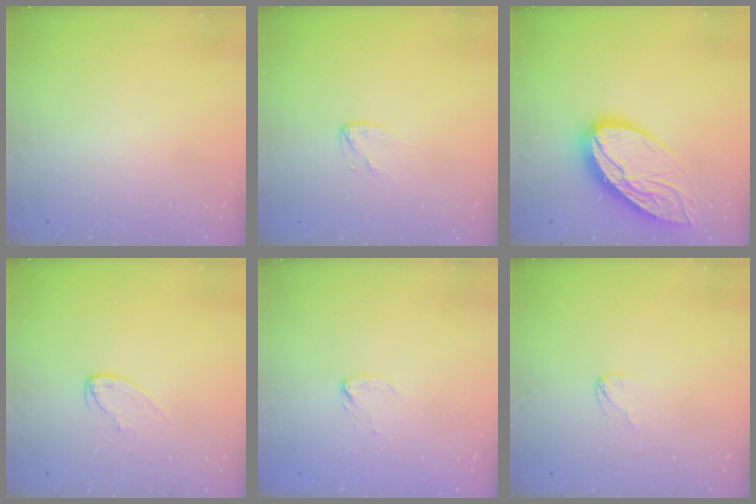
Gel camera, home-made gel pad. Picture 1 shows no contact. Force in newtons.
{"total": 3.7, "press": 3.7, "slide": 0.5}
{"total": 16.8, "press": 16.7, "slide": 1.7}
{"total": 4.7, "press": 4.7, "slide": 0.4}
{"total": 2.7, "press": 2.7, "slide": 0.2}
{"total": 2.3, "press": 2.3, "slide": 0.1}